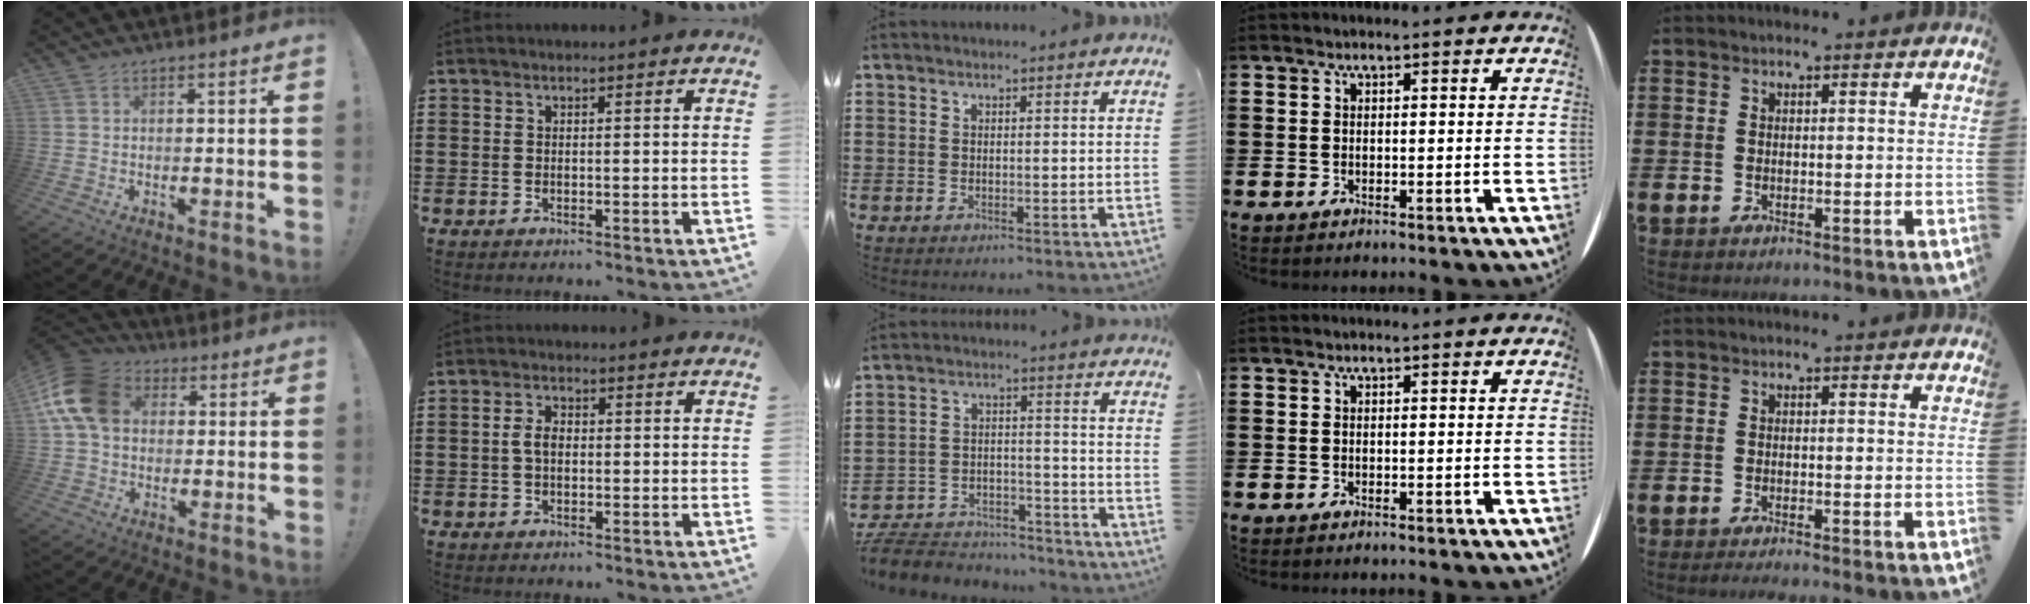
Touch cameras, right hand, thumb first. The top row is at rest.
{"thumb": {"total": 14.9, "force": [3.2, 11.2, 9.3], "torque": [-0.170, 0.008, 0.068]}, "index": {"total": 2.8, "force": [-0.1, 1.5, 2.4], "torque": [-0.046, 0.006, -0.003]}, "middle": {"total": 6.8, "force": [-6.6, 1.3, 1.2], "torque": [-0.030, 0.011, -0.134]}, "little": {"total": 0.8, "force": [-0.7, -0.2, 0.4], "torque": [-0.005, -0.001, -0.014]}}